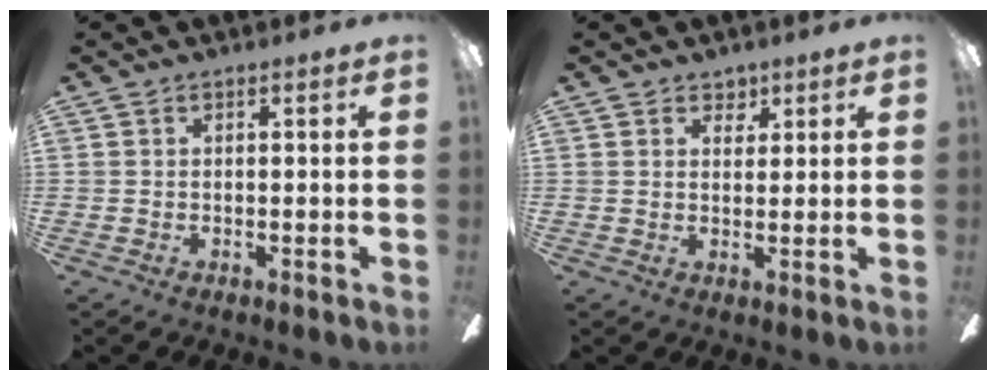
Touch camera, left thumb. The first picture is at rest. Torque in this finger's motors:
{"motor_torque": [-0.06, -0.05, -0.06, -0.16, 0.00]}